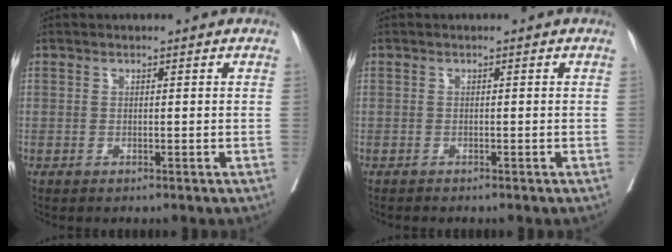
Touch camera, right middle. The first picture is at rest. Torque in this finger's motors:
{"motor_torque": [-0.28, 0.03, -0.05, 0.00]}